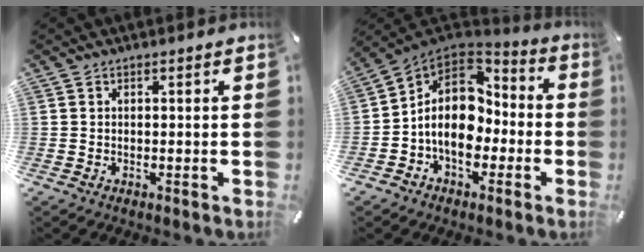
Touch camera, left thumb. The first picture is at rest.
{"total": 13.3, "force": [-1.5, 10.2, 8.3], "torque": [-0.165, 0.003, -0.028]}